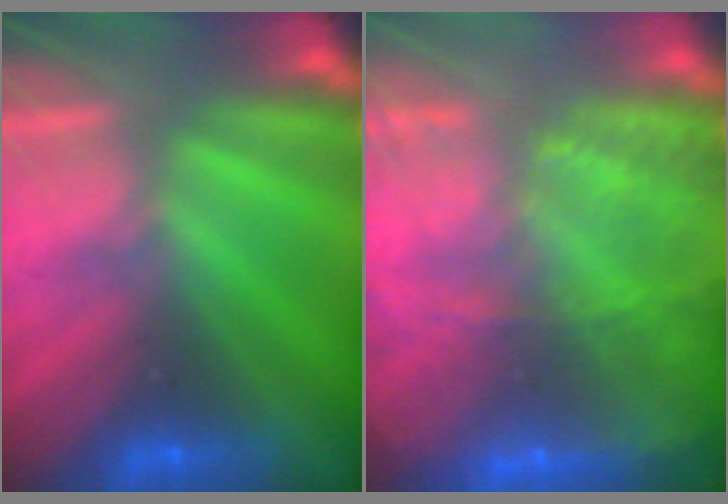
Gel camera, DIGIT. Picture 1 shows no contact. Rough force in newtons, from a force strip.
{"total": 8.0}